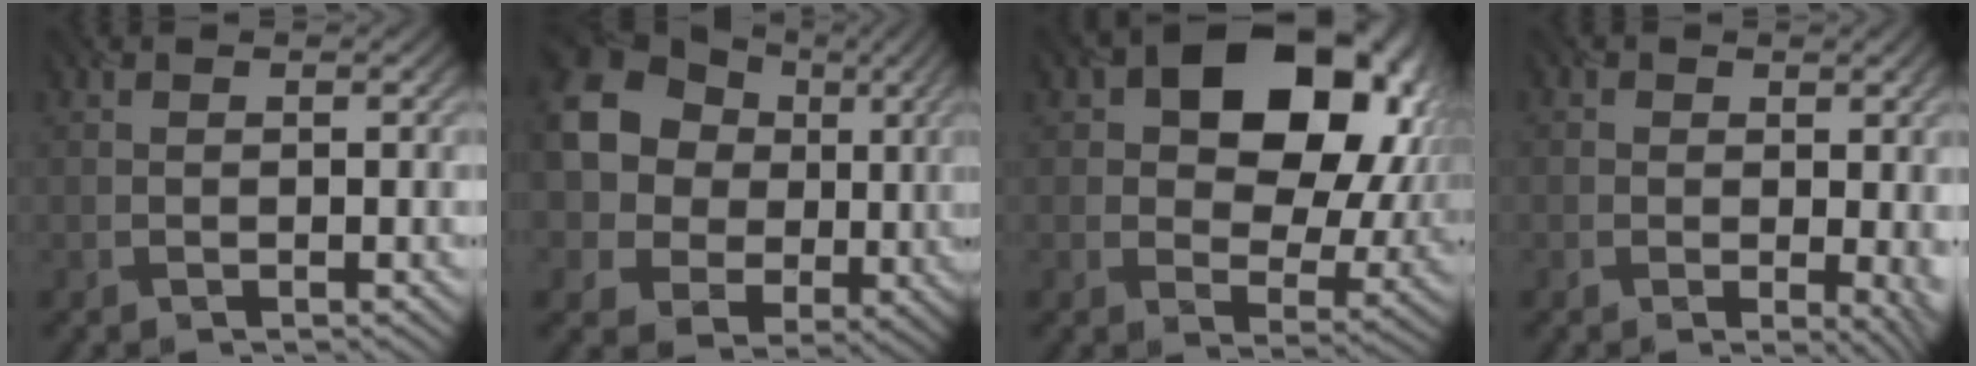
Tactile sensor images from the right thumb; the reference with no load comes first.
{"total": 18.0, "force": [4.4, 15.6, 7.8], "torque": [-0.251, 0.048, 0.067]}
{"total": 16.1, "force": [5.2, 10.8, 10.8], "torque": [-0.131, 0.011, 0.083]}
{"total": 4.3, "force": [-0.6, 2.4, 3.5], "torque": [-0.040, -0.012, -0.001]}